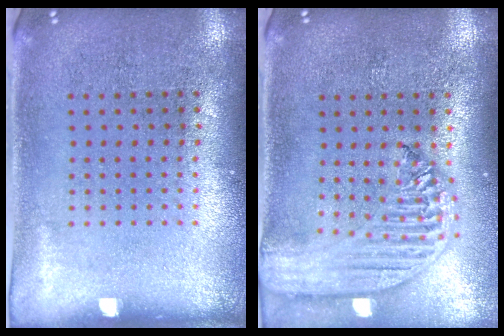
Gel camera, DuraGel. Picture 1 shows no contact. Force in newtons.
{"total": 2.6, "press": 2.2, "slide": 1.4}